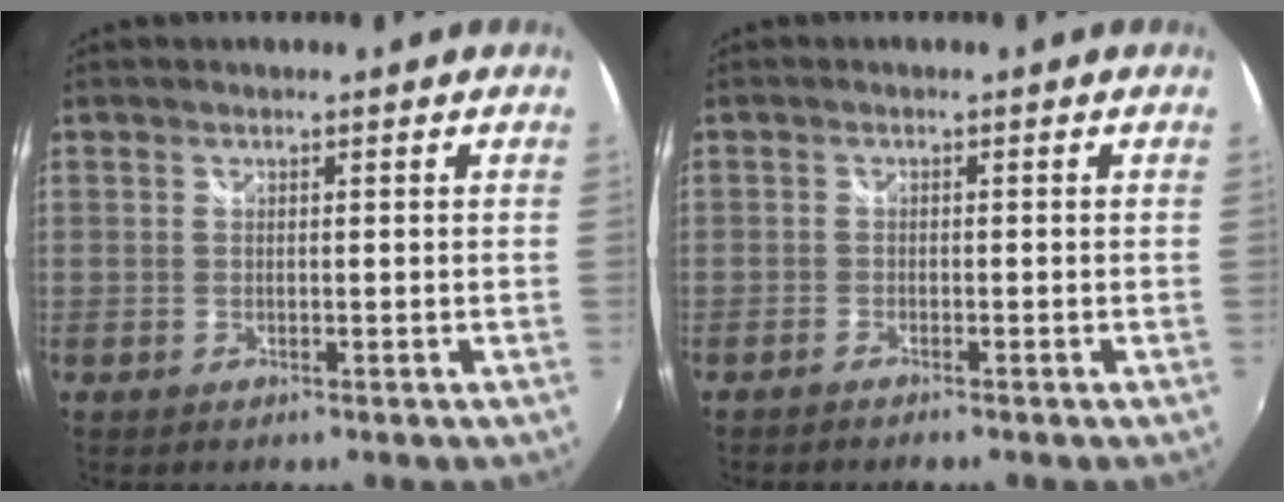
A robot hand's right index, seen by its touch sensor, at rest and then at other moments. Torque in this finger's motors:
{"motor_torque": [0.21, -0.11, 0.01, 0.00]}